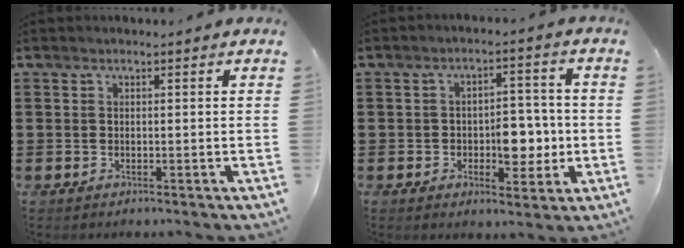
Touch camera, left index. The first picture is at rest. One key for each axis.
{"total": 6.7, "fx": -1.3, "fy": 3.9, "fz": 5.3, "tx": -0.080, "ty": 0.005, "tz": -0.028}